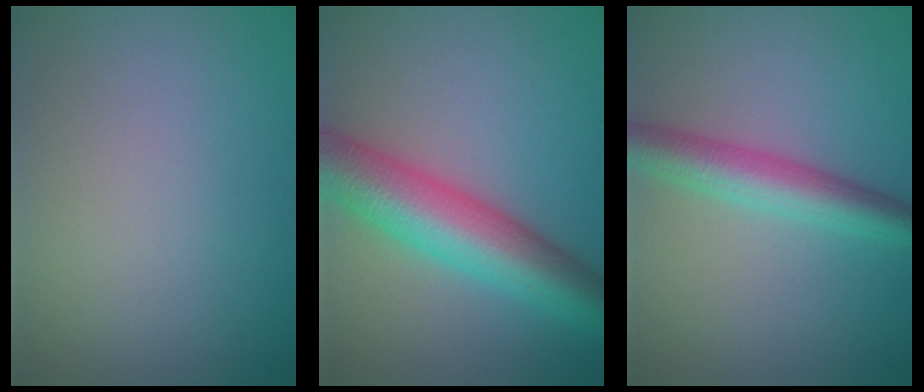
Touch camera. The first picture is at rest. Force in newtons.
{"total": 9.1, "press": 9.1, "slide": 0.1}
{"total": 4.8, "press": 4.8, "slide": 0.2}